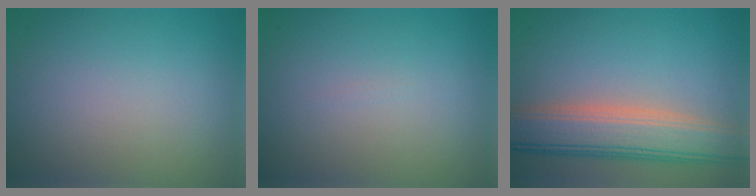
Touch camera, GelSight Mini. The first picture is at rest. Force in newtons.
{"total": 0.0}
{"total": 7.5, "press": 7.4, "slide": 0.6}